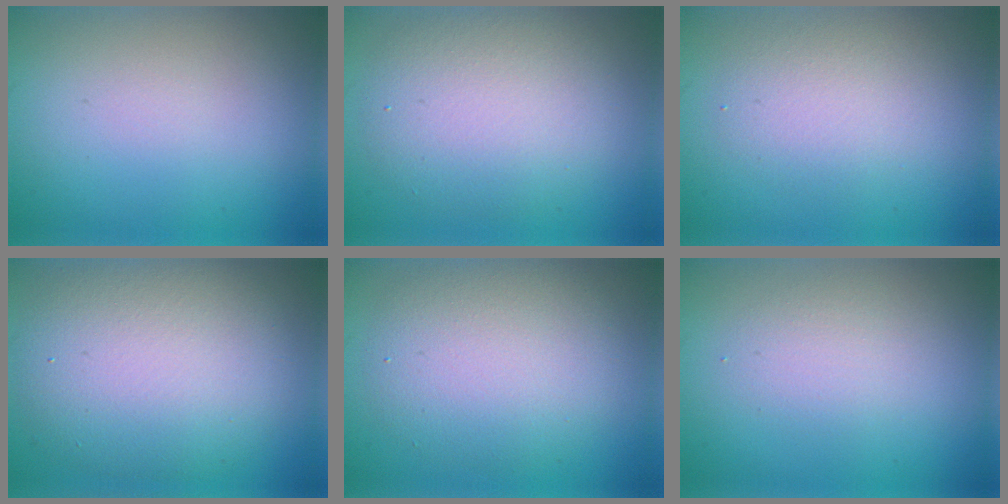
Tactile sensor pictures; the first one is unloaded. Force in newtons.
{"total": 5.9, "press": 5.8, "slide": 0.6}
{"total": 2.8, "press": 2.8, "slide": 0.3}
{"total": 9.5, "press": 9.4, "slide": 0.6}
{"total": 5.9, "press": 5.9, "slide": 0.4}
{"total": 2.0, "press": 2.0, "slide": 0.0}